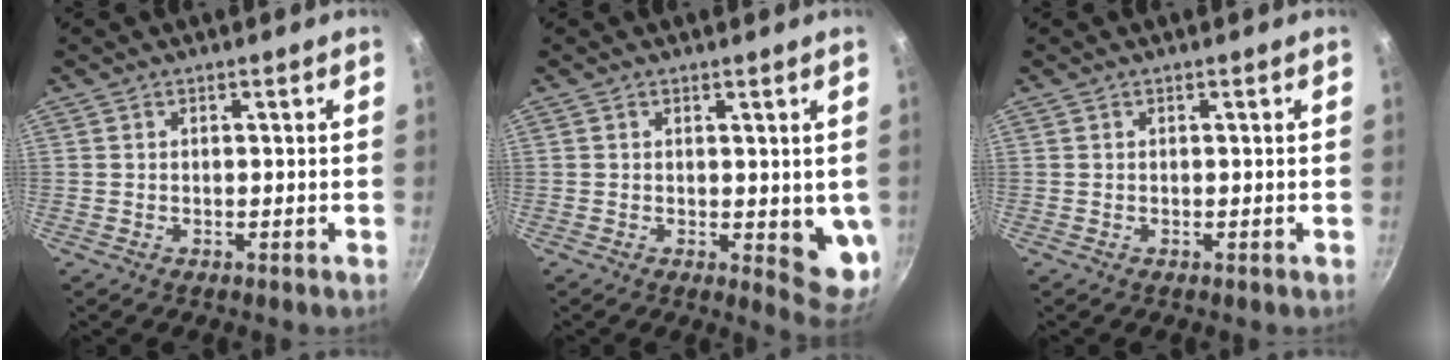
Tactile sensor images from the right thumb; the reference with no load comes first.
{"total": 6.7, "force": [0.5, 3.2, 5.8], "torque": [-0.057, -0.015, 0.011]}
{"total": 0.0}